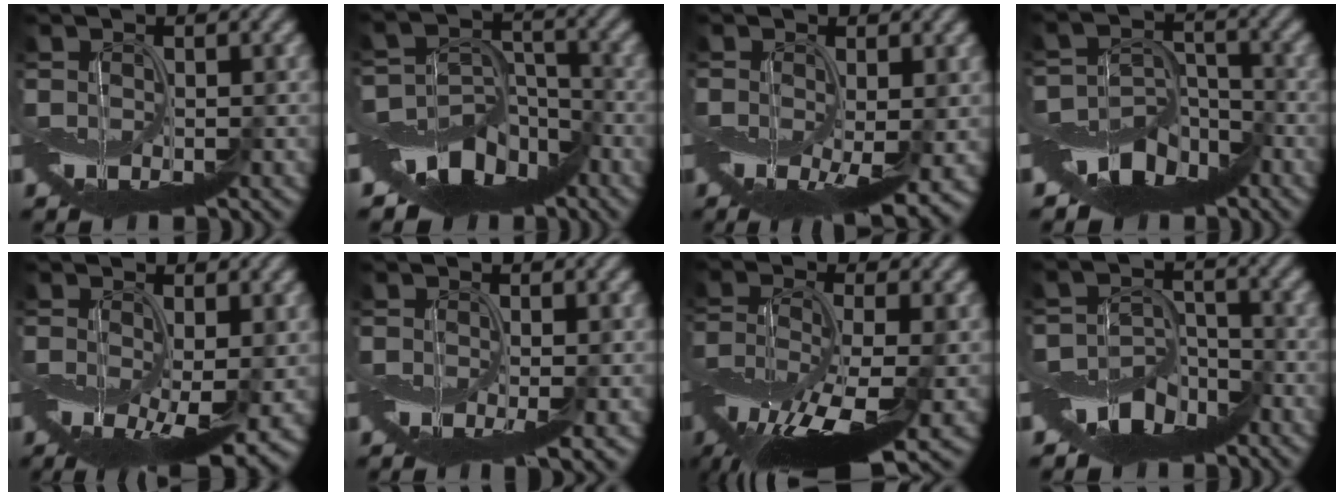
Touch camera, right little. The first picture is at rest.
{"total": 8.5, "force": [-6.0, 4.8, 3.5], "torque": [-0.044, 0.002, -0.116]}
{"total": 6.7, "force": [-1.8, 2.6, 5.9], "torque": [-0.093, -0.022, -0.017]}
{"total": 7.1, "force": [-5.1, 4.0, 3.0], "torque": [-0.039, -0.003, -0.101]}
{"total": 8.5, "force": [-2.0, 3.6, 7.4], "torque": [-0.124, -0.032, -0.015]}
{"total": 2.2, "force": [-1.0, 0.5, 1.8], "torque": [-0.031, -0.010, -0.018]}
{"total": 10.2, "force": [-4.9, 3.1, 8.4], "torque": [-0.165, -0.017, -0.093]}
{"total": 5.8, "force": [-4.2, 3.1, 2.5], "torque": [-0.032, 0.000, -0.088]}